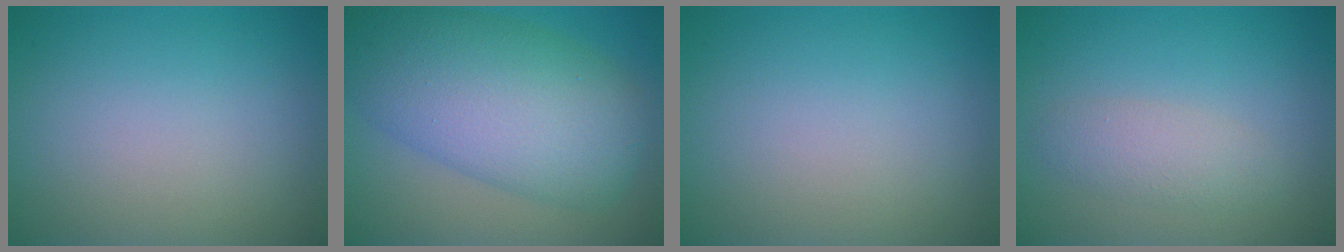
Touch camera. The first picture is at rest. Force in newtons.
{"total": 11.2, "press": 11.2, "slide": 0.3}
{"total": 0.0}
{"total": 2.2, "press": 2.2, "slide": 0.1}